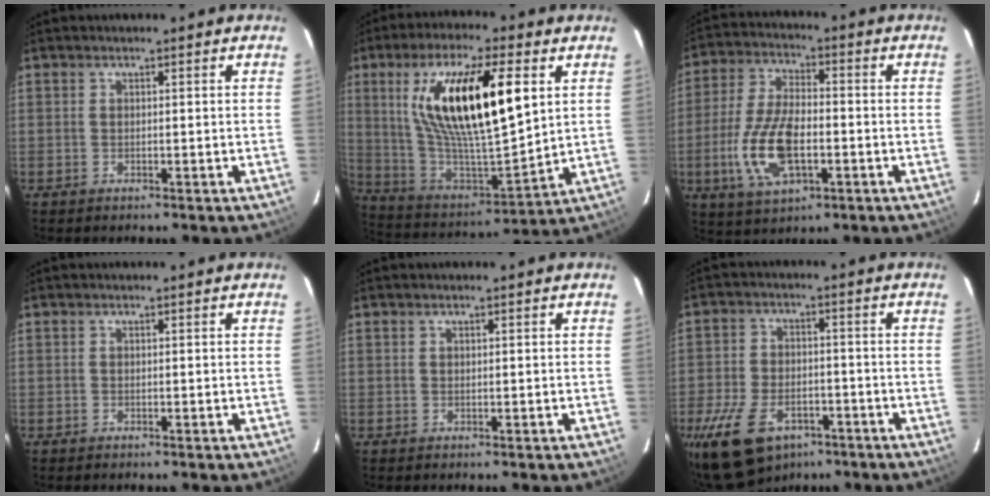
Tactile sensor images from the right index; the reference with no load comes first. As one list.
[{"total": 23.6, "force": [7.6, 6.9, 21.3], "torque": [-0.390, 0.001, 0.145]}, {"total": 13.8, "force": [-3.7, 6.4, 11.7], "torque": [-0.250, -0.003, -0.064]}, {"total": 0.0}, {"total": 0.0}, {"total": 15.6, "force": [-9.4, 9.1, 8.5], "torque": [-0.198, -0.011, -0.156]}]